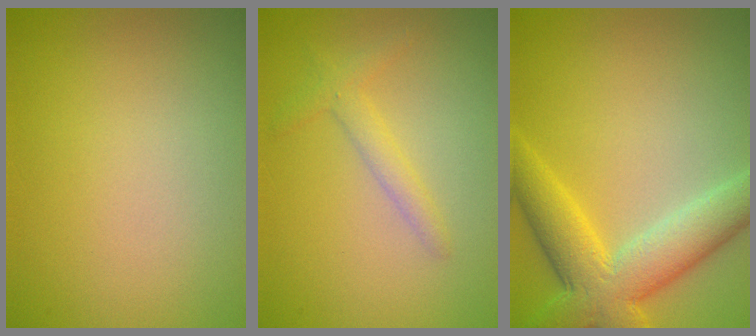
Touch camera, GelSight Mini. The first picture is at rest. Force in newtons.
{"total": 1.7, "press": 1.7, "slide": 0.1}
{"total": 7.3, "press": 7.3, "slide": 0.4}